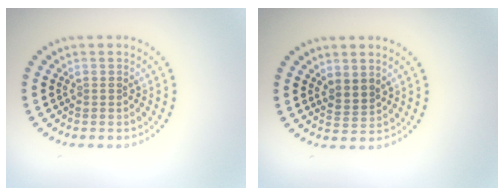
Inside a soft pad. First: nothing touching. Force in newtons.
{"total": 1.9, "press": 1.5, "slide": 1.1}